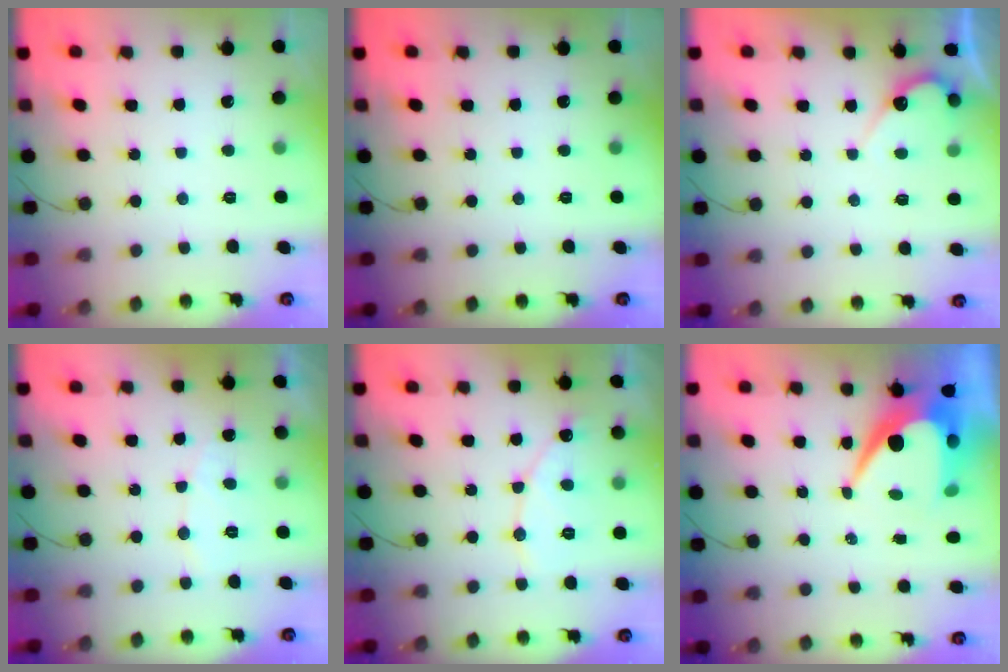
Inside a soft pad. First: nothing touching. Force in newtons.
{"total": 0.0}
{"total": 6.1, "press": 6.1, "slide": 0.3}
{"total": 4.6, "press": 4.6, "slide": 0.3}
{"total": 7.9, "press": 7.9, "slide": 0.5}
{"total": 11.0, "press": 10.9, "slide": 0.9}